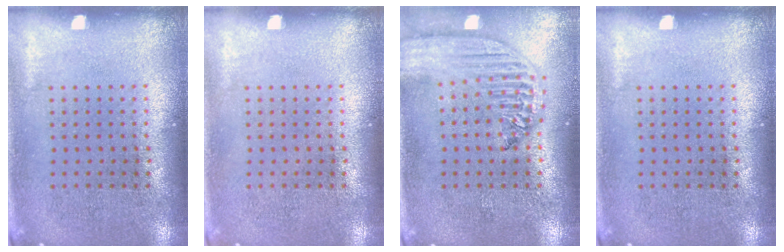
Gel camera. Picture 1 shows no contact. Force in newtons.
{"total": 0.0}
{"total": 2.4, "press": 2.1, "slide": 1.2}
{"total": 0.0}